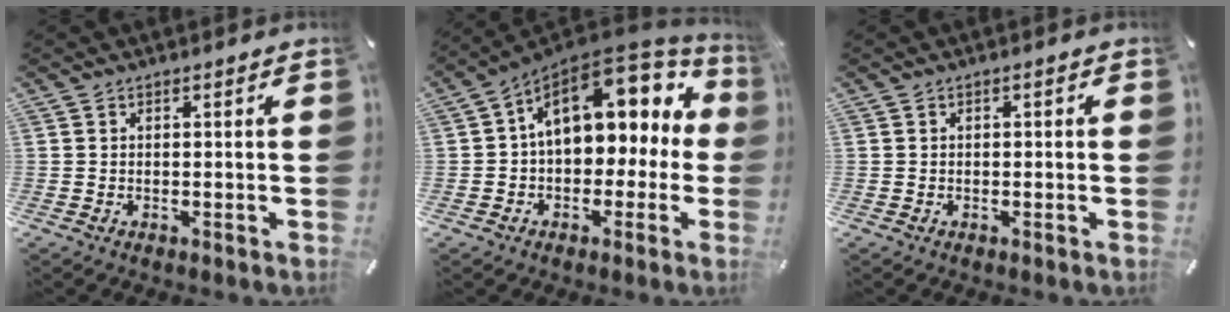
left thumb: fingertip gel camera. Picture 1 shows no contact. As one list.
[{"total": 15.7, "force": [5.5, 10.1, 10.7], "torque": [-0.158, -0.026, 0.098]}, {"total": 0.5, "force": [-0.2, 0.4, 0.3], "torque": [-0.006, 0.000, -0.005]}]